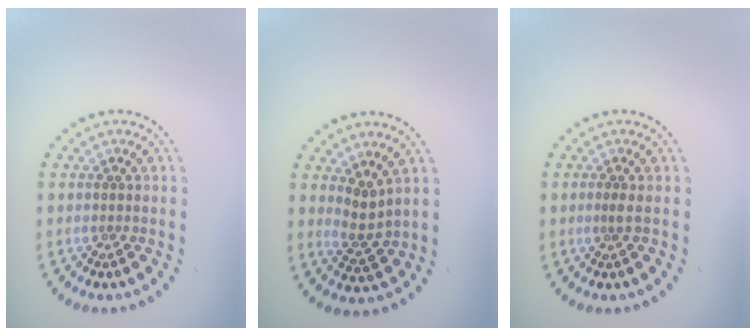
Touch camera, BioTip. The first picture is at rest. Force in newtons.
{"total": 2.1, "press": 1.5, "slide": 1.4}
{"total": 0.9, "press": 0.5, "slide": 0.7}